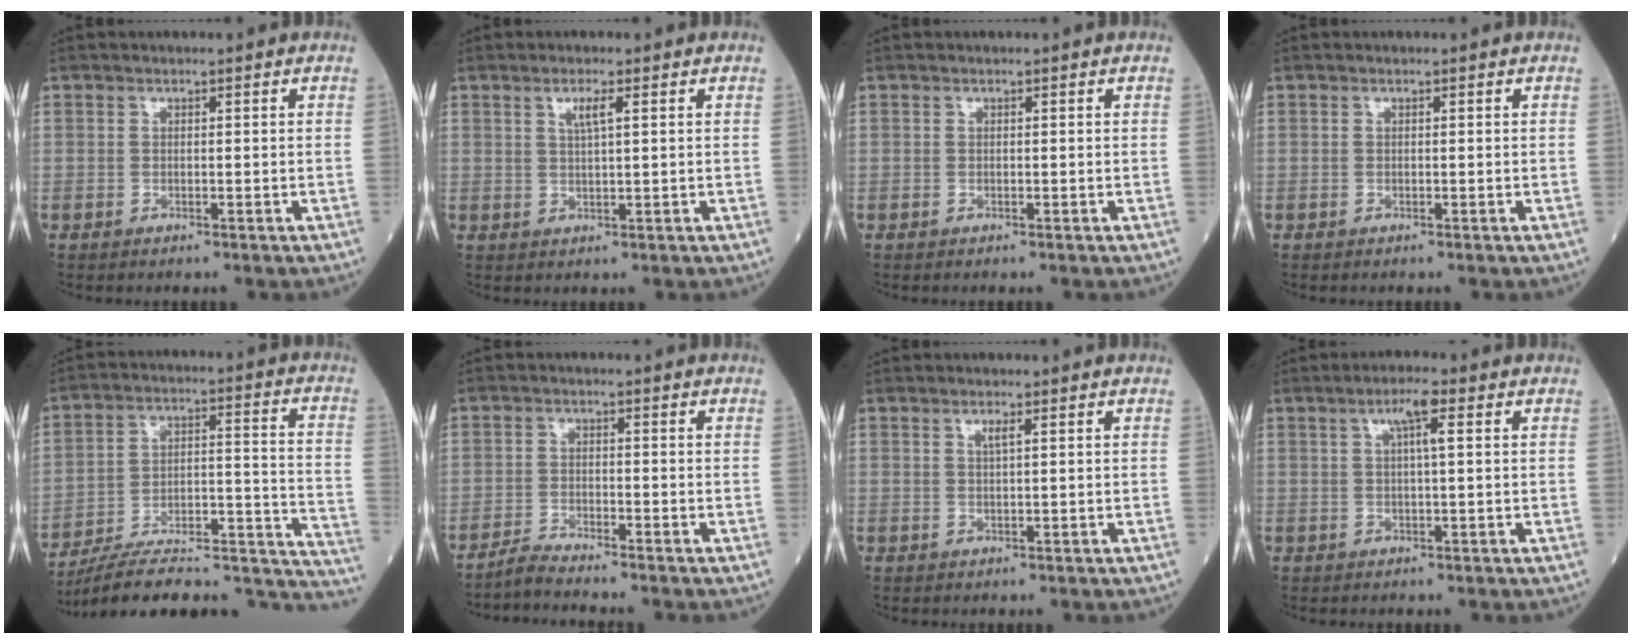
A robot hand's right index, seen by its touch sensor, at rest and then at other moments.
{"total": 2.5, "force": [1.1, 0.1, 2.2], "torque": [-0.046, 0.001, 0.022]}
{"total": 0.0}
{"total": 0.0}
{"total": 25.4, "force": [-22.6, 4.2, 10.7], "torque": [-0.081, 0.038, -0.322]}
{"total": 3.0, "force": [-2.8, -0.9, 0.2], "torque": [-0.011, -0.014, -0.058]}
{"total": 1.3, "force": [0.6, 0.0, 1.1], "torque": [-0.023, -0.001, 0.011]}
{"total": 3.8, "force": [1.3, 0.2, 3.6], "torque": [-0.063, 0.008, 0.021]}